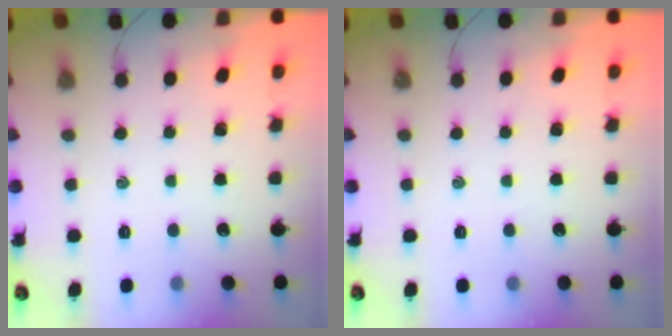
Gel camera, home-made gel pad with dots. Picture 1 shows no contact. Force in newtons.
{"total": 0.0}